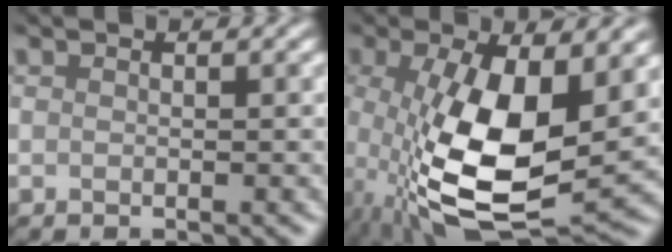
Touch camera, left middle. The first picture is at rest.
{"total": 10.0, "force": [-1.0, 3.8, 9.2], "torque": [-0.204, -0.016, -0.005]}